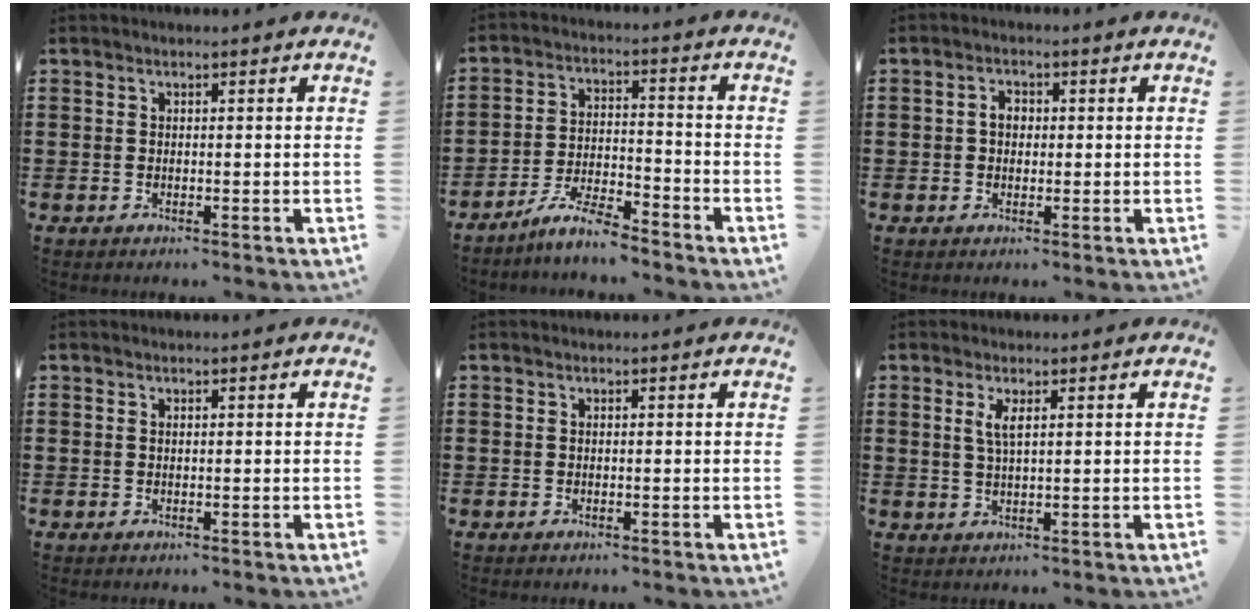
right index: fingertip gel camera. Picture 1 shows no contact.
{"total": 6.2, "force": [-5.6, 0.3, 2.5], "torque": [-0.061, -0.003, -0.111]}
{"total": 2.1, "force": [0.1, 1.5, 1.5], "torque": [-0.031, 0.006, 0.000]}
{"total": 0.0}
{"total": 0.0}
{"total": 2.6, "force": [1.1, 0.7, 2.3], "torque": [-0.049, 0.004, 0.018]}